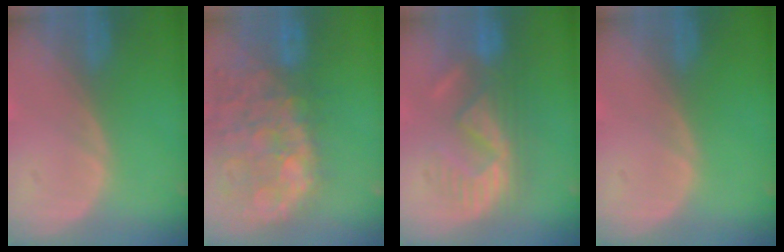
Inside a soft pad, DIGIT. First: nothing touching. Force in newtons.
{"total": 14.1, "press": 11.6, "slide": 8.0}
{"total": 8.7, "press": 8.4, "slide": 2.1}
{"total": 0.0}